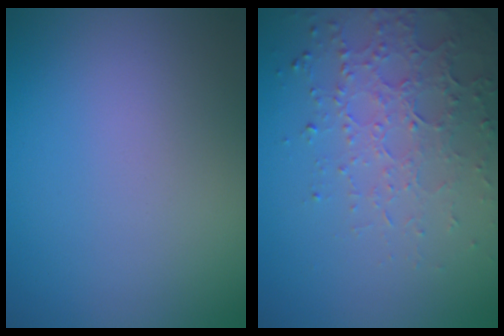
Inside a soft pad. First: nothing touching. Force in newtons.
{"total": 4.6, "press": 3.3, "slide": 3.2}